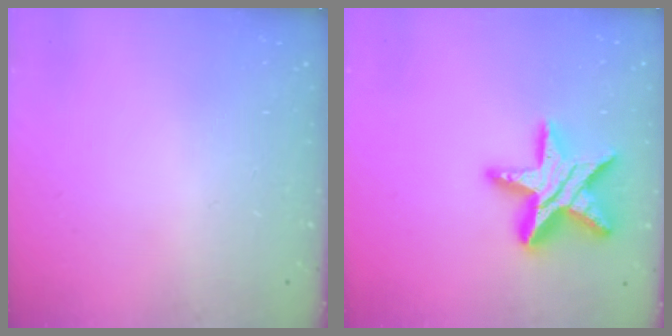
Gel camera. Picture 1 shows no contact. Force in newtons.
{"total": 17.1, "press": 17.0, "slide": 1.5}